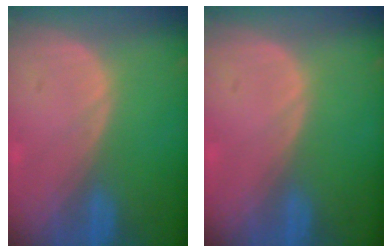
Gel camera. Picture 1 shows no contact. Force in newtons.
{"total": 0.0}